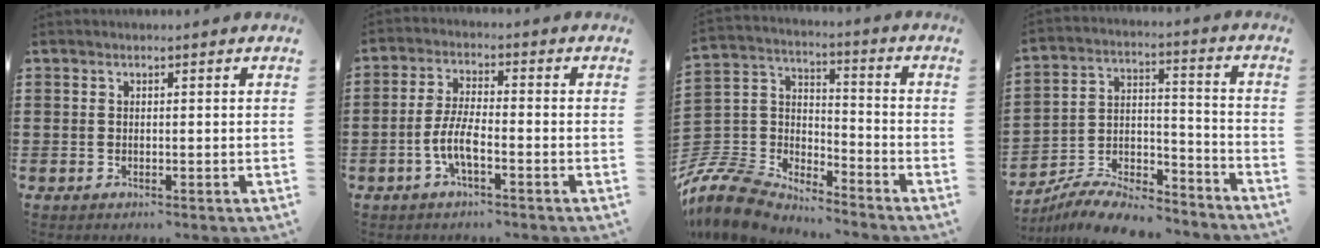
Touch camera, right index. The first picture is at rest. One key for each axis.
{"total": 5.5, "fx": -2.3, "fy": 1.4, "fz": 4.8, "tx": -0.122, "ty": -0.012, "tz": -0.053}
{"total": 8.9, "fx": -8.3, "fy": 2.8, "fz": 1.8, "tx": -0.090, "ty": -0.007, "tz": -0.176}
{"total": 8.9, "fx": -8.2, "fy": 2.0, "fz": 2.8, "tx": -0.048, "ty": 0.021, "tz": -0.159}